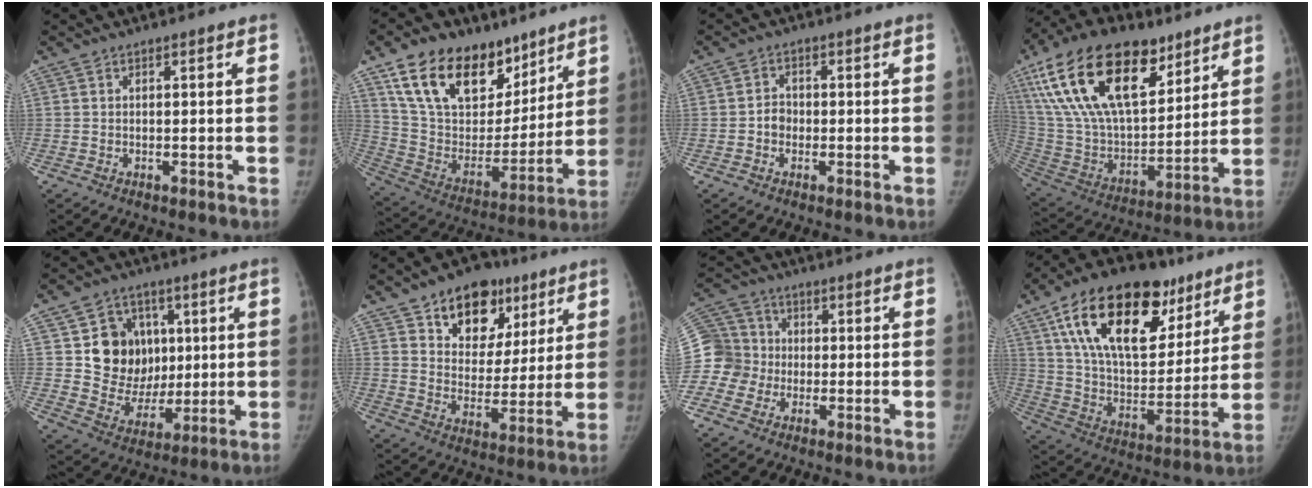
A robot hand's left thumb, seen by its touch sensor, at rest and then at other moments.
{"total": 24.2, "force": [15.0, 14.4, 12.3], "torque": [-0.173, -0.040, 0.270]}
{"total": 2.6, "force": [-0.7, 2.3, 1.0], "torque": [0.002, 0.011, -0.016]}
{"total": 29.8, "force": [15.5, 15.4, 20.3], "torque": [-0.372, -0.015, 0.280]}
{"total": 13.8, "force": [3.3, 12.2, 5.7], "torque": [-0.032, -0.005, 0.072]}
{"total": 15.9, "force": [9.0, 10.6, 7.7], "torque": [-0.056, -0.030, 0.144]}
{"total": 10.4, "force": [-1.7, 10.1, 2.0], "torque": [-0.023, 0.039, -0.032]}
{"total": 28.8, "force": [14.9, 15.3, 19.2], "torque": [-0.284, -0.013, 0.253]}